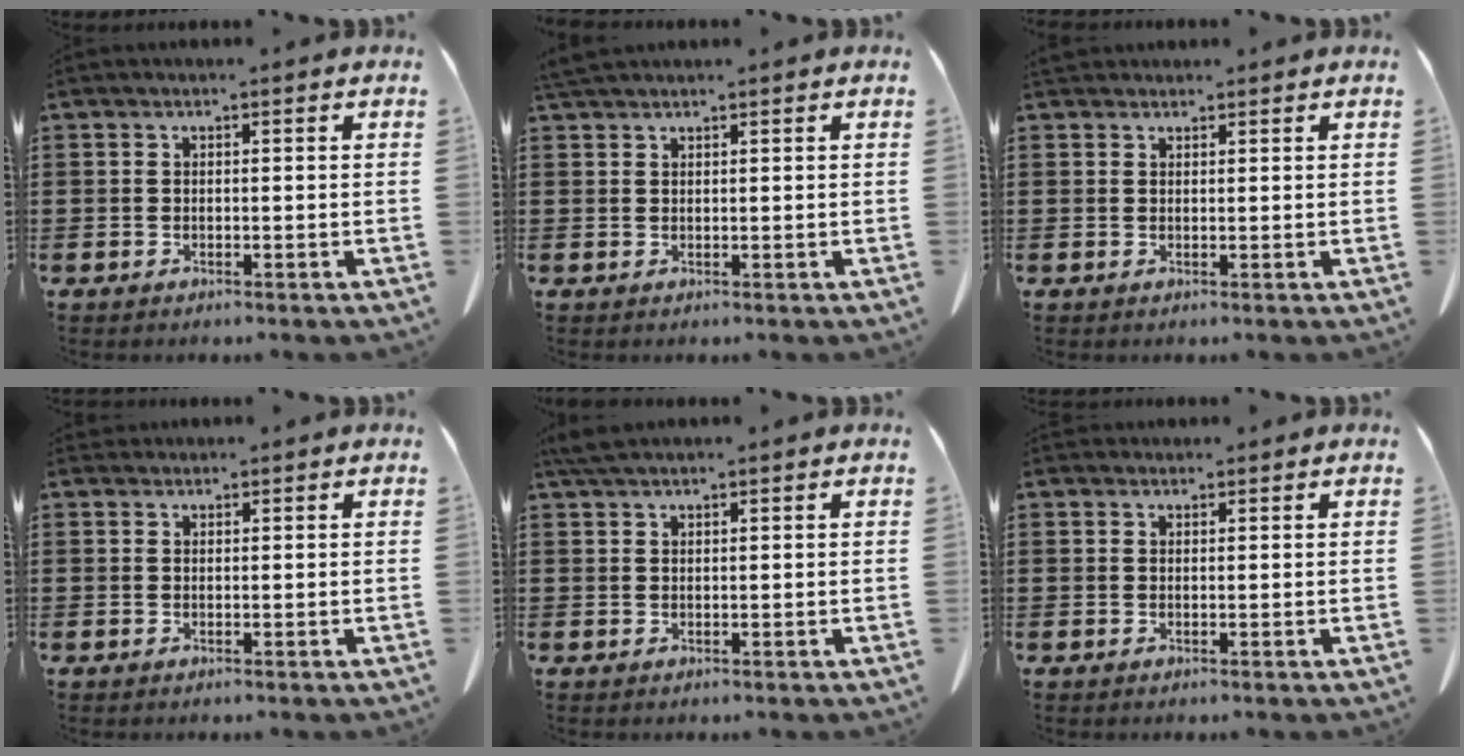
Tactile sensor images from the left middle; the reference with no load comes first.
{"total": 1.9, "force": [1.7, 0.3, 0.8], "torque": [-0.021, 0.000, 0.034]}
{"total": 1.2, "force": [1.1, 0.4, 0.1], "torque": [-0.006, 0.000, 0.024]}
{"total": 0.8, "force": [0.7, 0.3, 0.0], "torque": [-0.003, -0.001, 0.015]}
{"total": 2.6, "force": [2.0, 0.7, 1.6], "torque": [-0.038, 0.002, 0.039]}
{"total": 0.9, "force": [0.8, 0.3, 0.0], "torque": [0.005, -0.004, 0.016]}